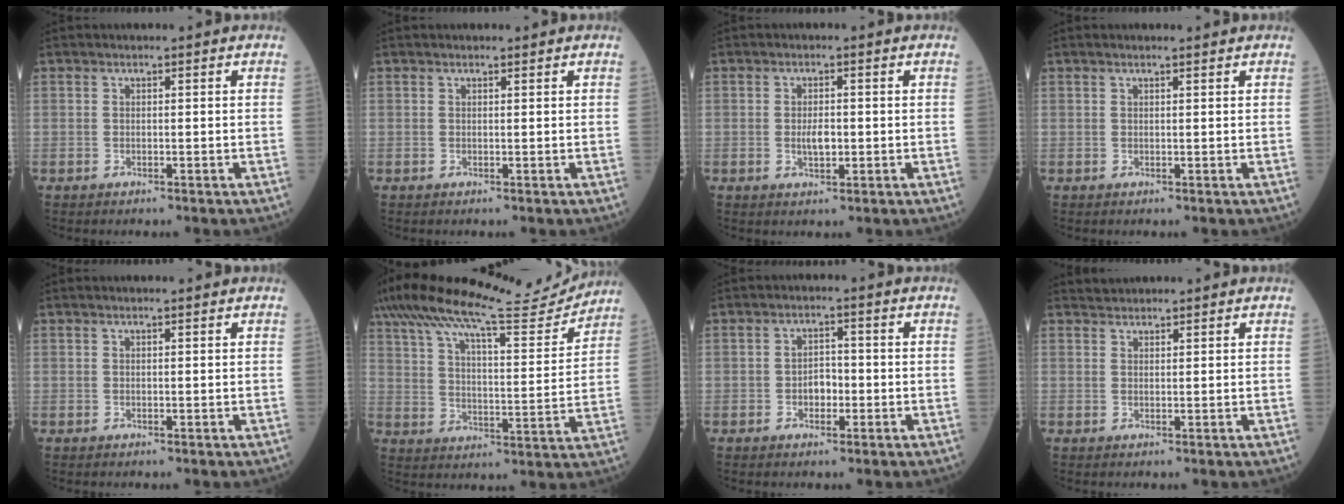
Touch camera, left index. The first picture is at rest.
{"total": 0.5, "force": [0.5, 0.1, 0.1], "torque": [-0.008, 0.001, 0.007]}
{"total": 2.6, "force": [-0.3, 1.2, 2.3], "torque": [-0.045, 0.000, -0.003]}
{"total": 1.4, "force": [1.2, 0.0, 0.6], "torque": [-0.011, 0.012, 0.022]}
{"total": 0.9, "force": [0.8, -0.1, 0.4], "torque": [-0.010, 0.007, 0.014]}
{"total": 19.7, "force": [18.1, 1.4, 7.8], "torque": [-0.146, -0.003, 0.271]}
{"total": 2.9, "force": [-0.8, 1.9, 2.0], "torque": [-0.029, 0.009, -0.015]}
{"total": 1.9, "force": [1.8, 0.2, -0.1], "torque": [-0.006, 0.019, 0.038]}